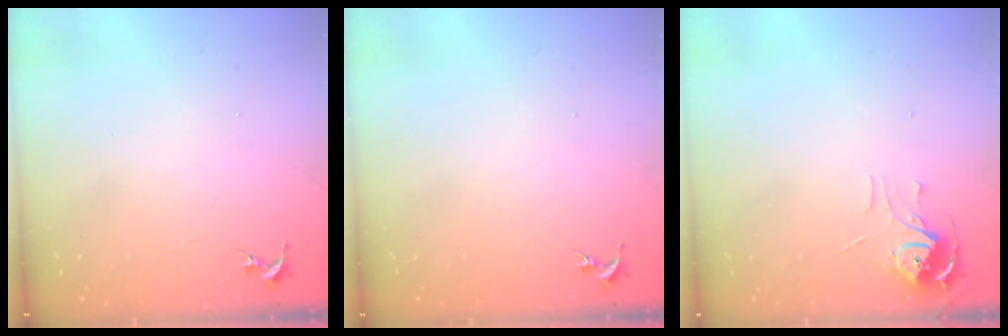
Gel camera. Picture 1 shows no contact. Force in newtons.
{"total": 0.0}
{"total": 6.2, "press": 6.1, "slide": 0.5}